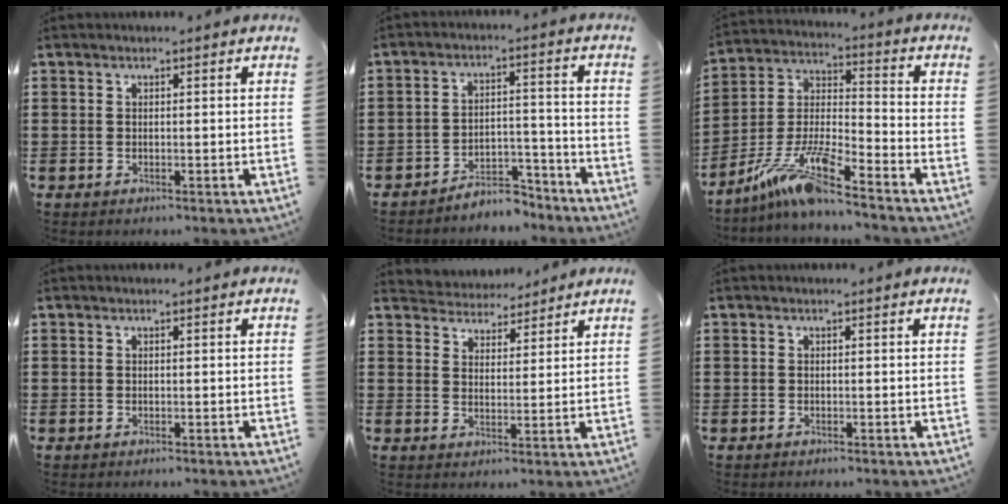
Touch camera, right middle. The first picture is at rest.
{"total": 5.2, "force": [-5.1, 0.9, 0.6], "torque": [-0.011, 0.012, -0.102]}
{"total": 11.3, "force": [-8.9, 0.7, 6.9], "torque": [-0.161, -0.007, -0.183]}
{"total": 0.0}
{"total": 4.1, "force": [3.9, 1.3, -0.6], "torque": [-0.010, -0.018, 0.070]}
{"total": 0.0}